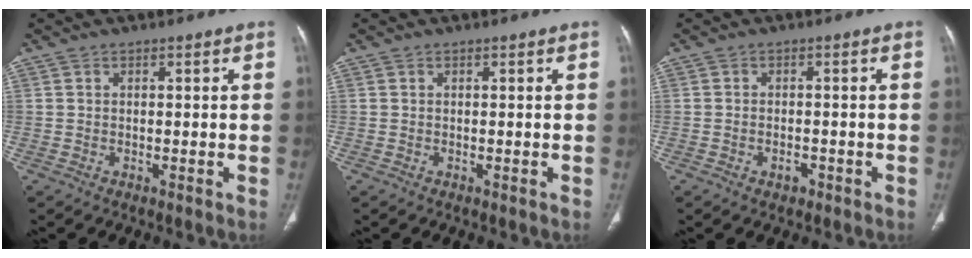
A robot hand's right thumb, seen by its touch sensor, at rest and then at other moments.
{"total": 0.0}
{"total": 1.9, "force": [-1.0, 1.2, 1.0], "torque": [-0.013, 0.008, -0.013]}